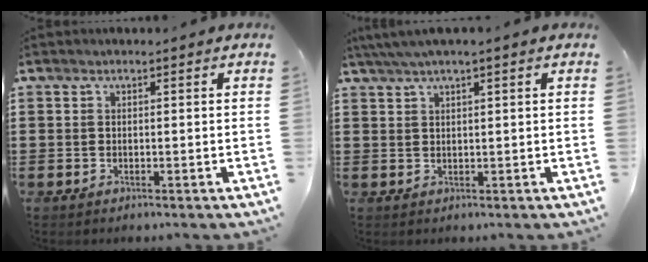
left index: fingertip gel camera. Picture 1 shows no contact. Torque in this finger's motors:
{"motor_torque": [2.14, 0.00, 0.64, 0.08]}